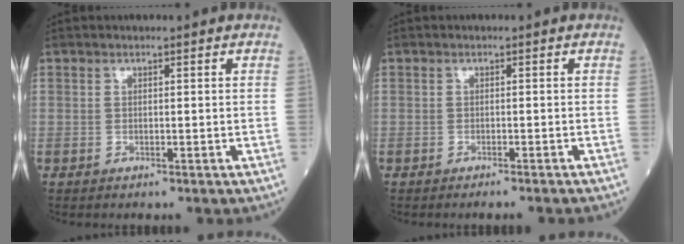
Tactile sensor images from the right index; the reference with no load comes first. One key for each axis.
{"total": 3.1, "fx": -2.7, "fy": -0.4, "fz": 1.4, "tx": -0.016, "ty": 0.000, "tz": -0.035}